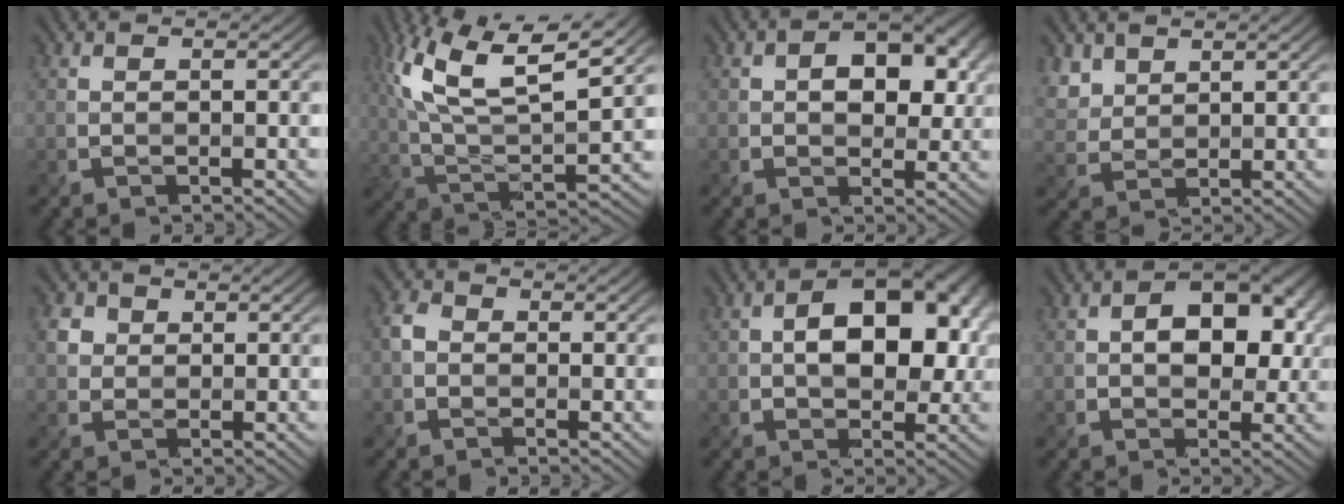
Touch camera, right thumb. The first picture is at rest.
{"total": 13.8, "force": [7.1, 4.8, 10.9], "torque": [-0.244, 0.008, 0.138]}
{"total": 7.0, "force": [1.4, 4.8, 4.9], "torque": [-0.070, 0.002, 0.016]}
{"total": 4.0, "force": [2.8, 2.5, 1.6], "torque": [-0.055, 0.000, 0.066]}
{"total": 2.7, "force": [0.9, 2.4, 0.8], "torque": [-0.028, 0.003, 0.020]}
{"total": 2.9, "force": [-0.4, 2.5, 1.4], "torque": [-0.035, 0.001, -0.013]}
{"total": 11.8, "force": [1.4, 7.5, 9.0], "torque": [-0.117, 0.014, 0.014]}
{"total": 8.7, "force": [1.3, 5.9, 6.2], "torque": [-0.087, 0.006, 0.015]}